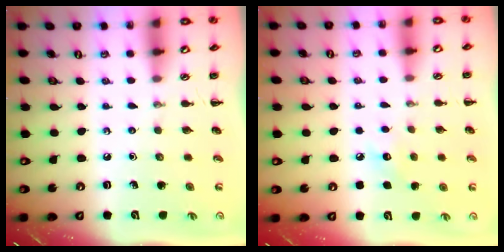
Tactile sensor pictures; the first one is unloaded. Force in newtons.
{"total": 6.4, "press": 6.1, "slide": 1.7}